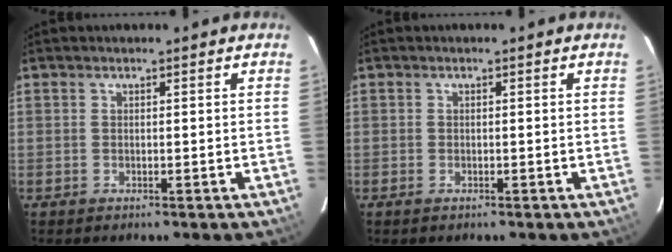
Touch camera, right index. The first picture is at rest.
{"total": 0.7, "force": [-0.5, 0.3, 0.3], "torque": [-0.007, -0.002, -0.009]}